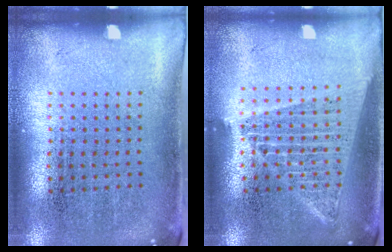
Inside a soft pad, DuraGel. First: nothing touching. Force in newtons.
{"total": 1.6, "press": 1.5, "slide": 0.7}